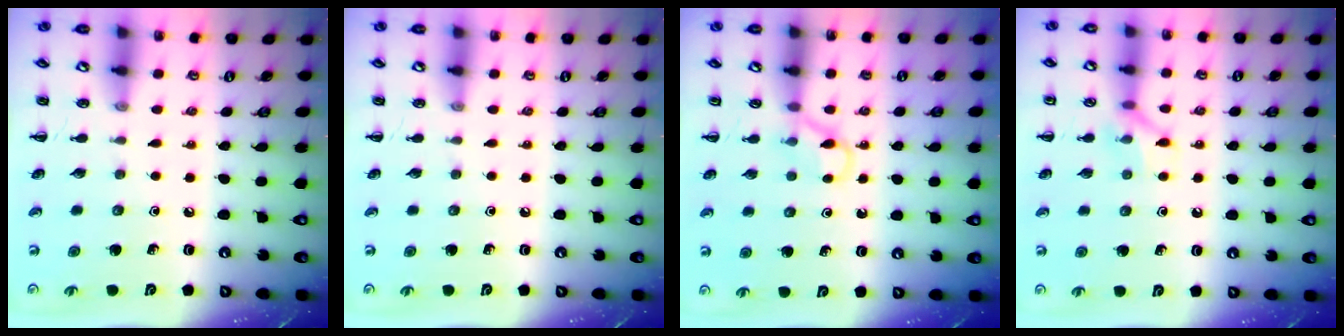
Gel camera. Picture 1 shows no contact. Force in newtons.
{"total": 0.0}
{"total": 3.9, "press": 3.7, "slide": 1.4}
{"total": 7.6, "press": 7.5, "slide": 0.7}